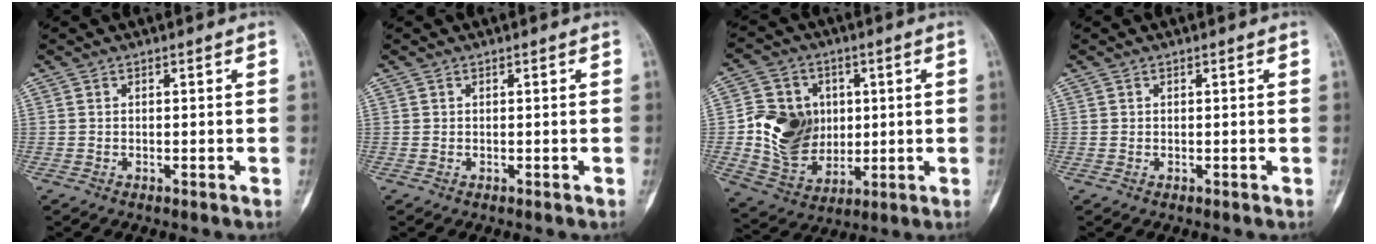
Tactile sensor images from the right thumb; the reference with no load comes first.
{"total": 0.0}
{"total": 14.2, "force": [0.8, 11.7, 8.0], "torque": [-0.101, -0.006, 0.028]}
{"total": 0.0}